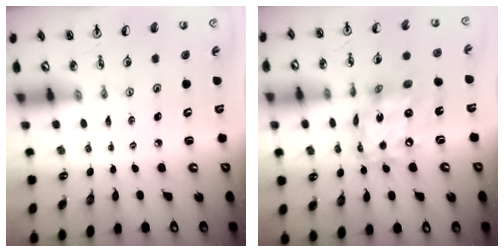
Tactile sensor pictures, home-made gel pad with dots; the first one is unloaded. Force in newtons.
{"total": 16.6, "press": 16.6, "slide": 1.6}